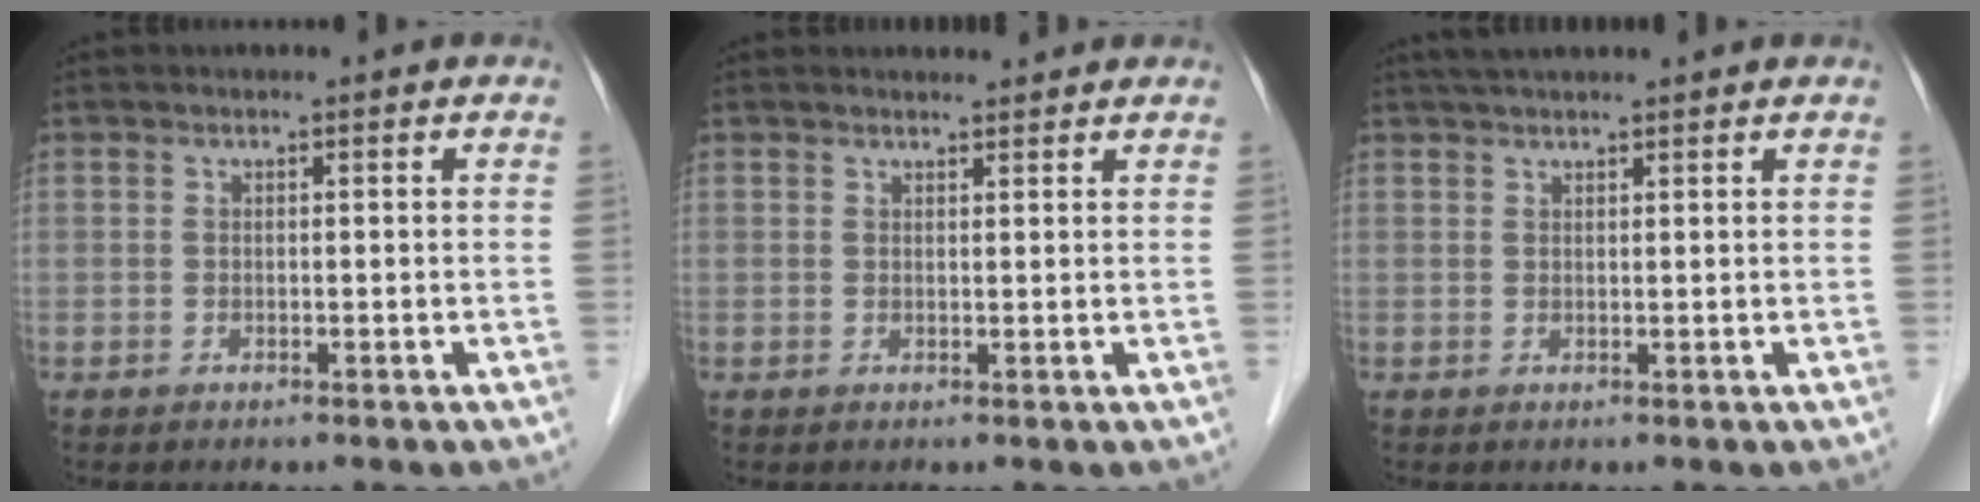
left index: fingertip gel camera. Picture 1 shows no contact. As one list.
[{"total": 2.6, "force": [2.5, 0.5, 0.4], "torque": [-0.009, 0.009, 0.033]}, {"total": 5.3, "force": [4.6, 0.3, 2.6], "torque": [-0.035, 0.035, 0.072]}]